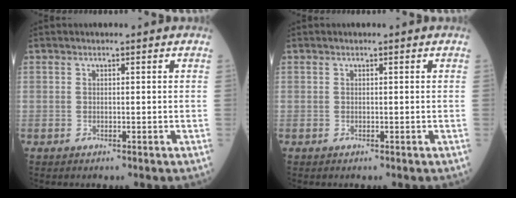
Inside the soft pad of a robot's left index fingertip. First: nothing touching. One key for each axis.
{"total": 0.0}